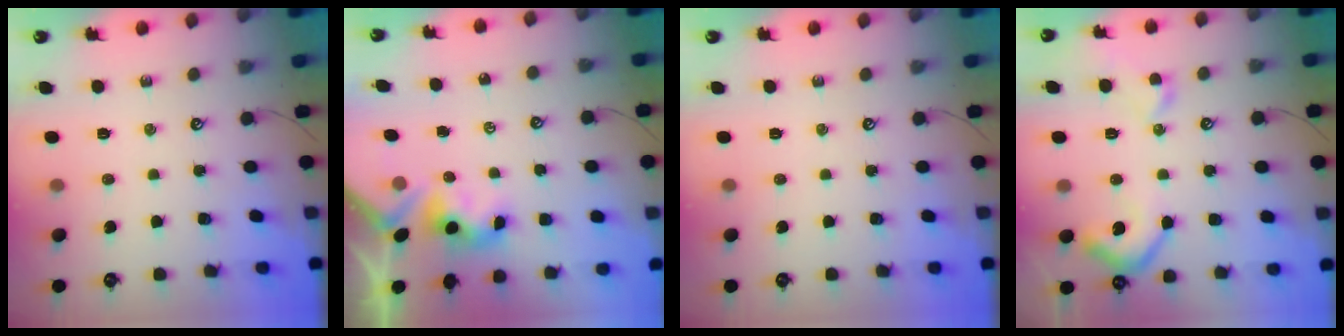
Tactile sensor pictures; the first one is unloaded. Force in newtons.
{"total": 3.2, "press": 3.2, "slide": 0.3}
{"total": 0.0}
{"total": 7.9, "press": 7.8, "slide": 1.2}